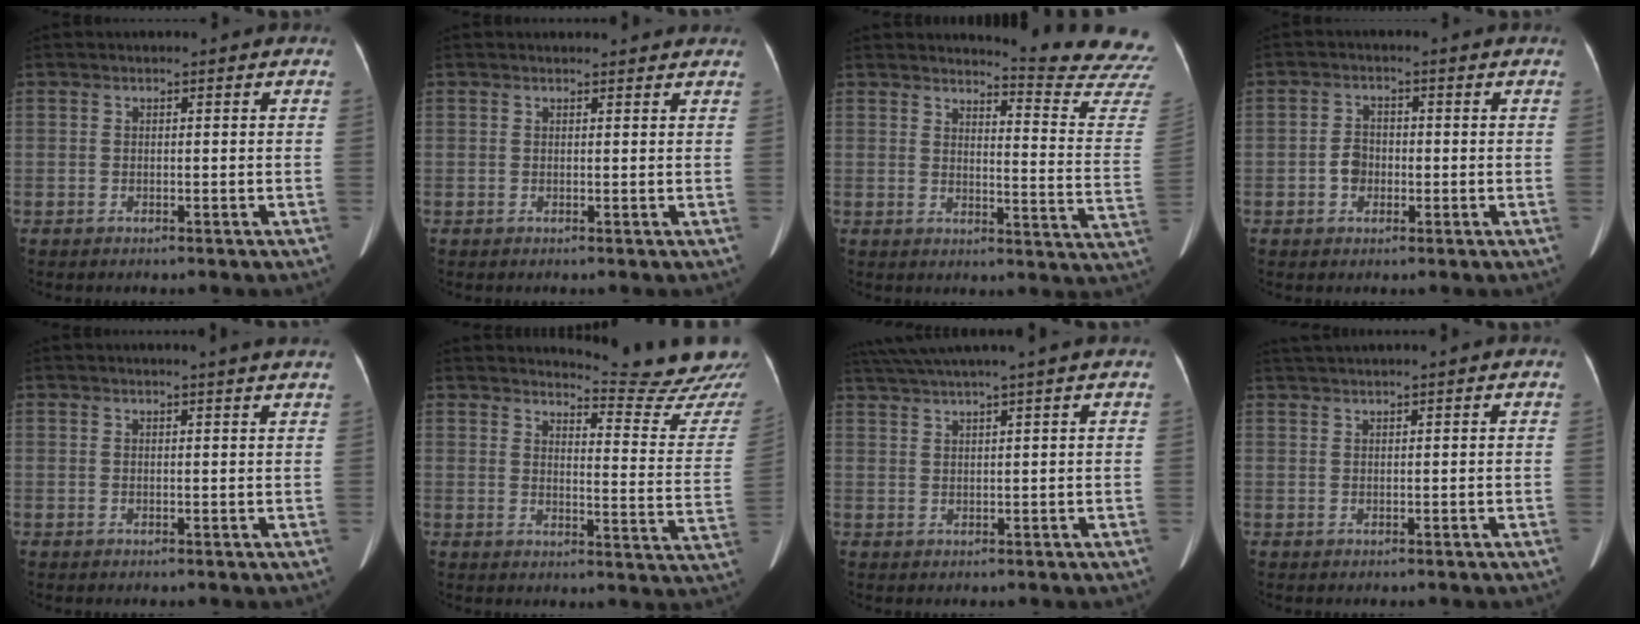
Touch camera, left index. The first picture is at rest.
{"total": 3.5, "force": [3.4, 0.6, 0.5], "torque": [-0.011, 0.012, 0.033]}
{"total": 15.0, "force": [14.9, -1.8, 1.1], "torque": [-0.006, -0.152, 0.147]}
{"total": 3.0, "force": [-0.7, 2.4, 1.7], "torque": [-0.034, 0.010, -0.015]}
{"total": 3.2, "force": [2.8, -0.7, 1.3], "torque": [-0.019, 0.000, 0.026]}
{"total": 16.0, "force": [15.8, -1.0, 1.8], "torque": [-0.013, -0.138, 0.165]}
{"total": 7.8, "force": [6.3, -2.1, 4.0], "torque": [-0.064, 0.026, 0.103]}
{"total": 2.4, "force": [2.0, -0.7, 1.1], "torque": [-0.024, 0.018, 0.047]}